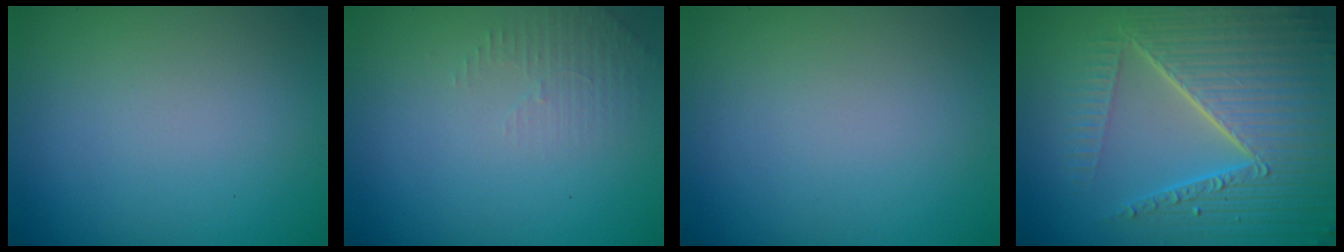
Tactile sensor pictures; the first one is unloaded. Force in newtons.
{"total": 1.5, "press": 1.5, "slide": 0.4}
{"total": 0.0}
{"total": 9.3, "press": 6.1, "slide": 6.9}